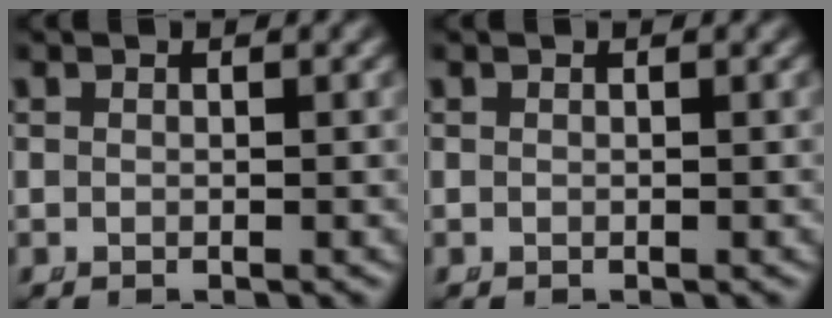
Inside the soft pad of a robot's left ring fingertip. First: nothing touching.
{"total": 0.0}